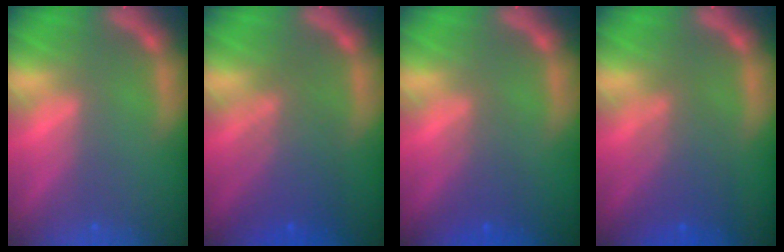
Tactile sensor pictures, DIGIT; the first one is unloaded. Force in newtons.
{"total": 5.6}
{"total": 2.5}
{"total": 4.6}